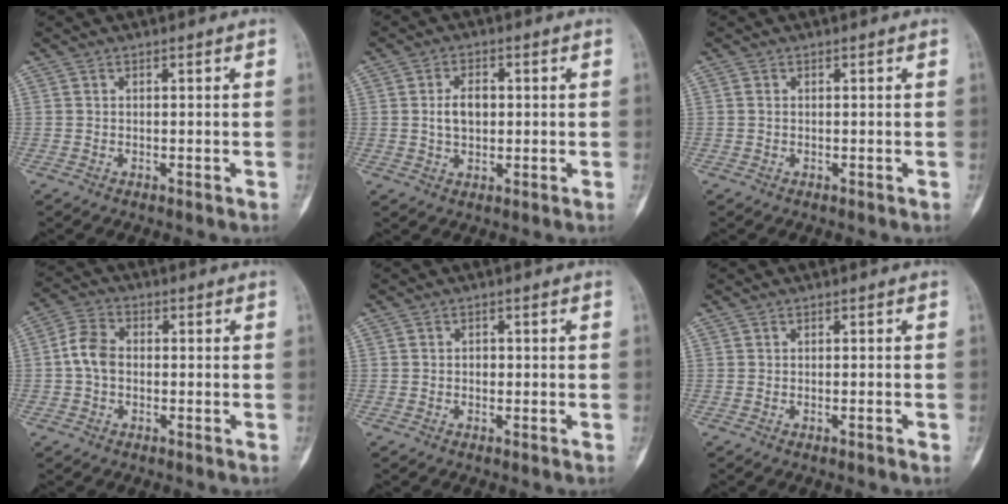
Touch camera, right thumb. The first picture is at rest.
{"total": 4.9, "force": [0.5, 3.4, 3.5], "torque": [-0.055, 0.007, 0.008]}
{"total": 0.0}
{"total": 5.6, "force": [-0.6, 4.2, 3.8], "torque": [-0.066, 0.019, -0.021]}
{"total": 1.1, "force": [-0.1, 0.8, 0.7], "torque": [-0.002, 0.005, -0.004]}
{"total": 0.5, "force": [-0.2, 0.3, 0.4], "torque": [-0.006, 0.001, -0.002]}